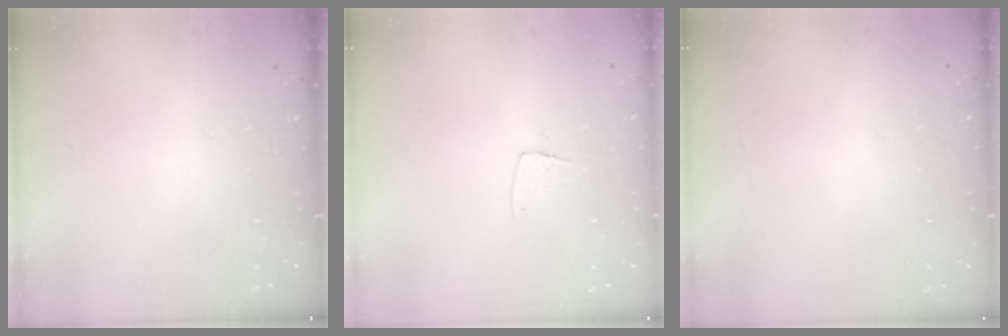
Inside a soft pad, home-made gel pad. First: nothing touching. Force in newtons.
{"total": 5.4, "press": 5.4, "slide": 0.3}
{"total": 0.0}